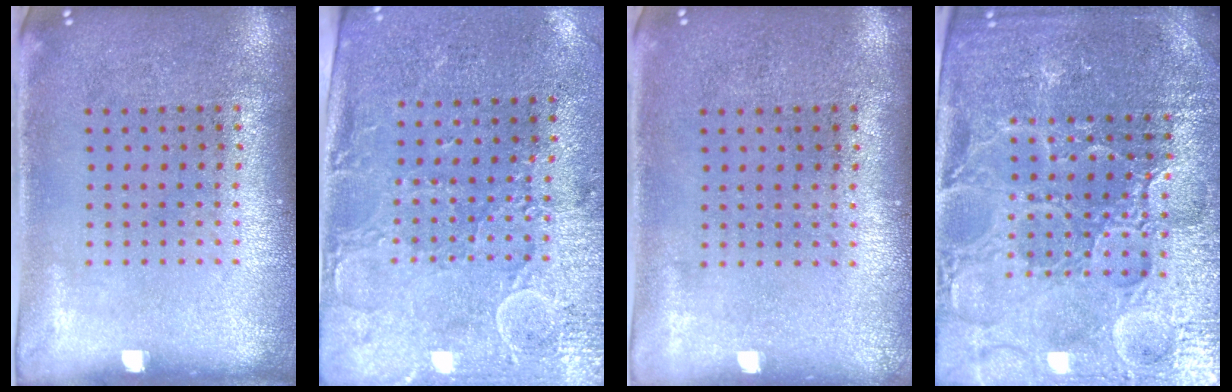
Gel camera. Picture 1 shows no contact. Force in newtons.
{"total": 2.9, "press": 2.5, "slide": 1.5}
{"total": 0.0}
{"total": 5.2, "press": 4.9, "slide": 1.8}